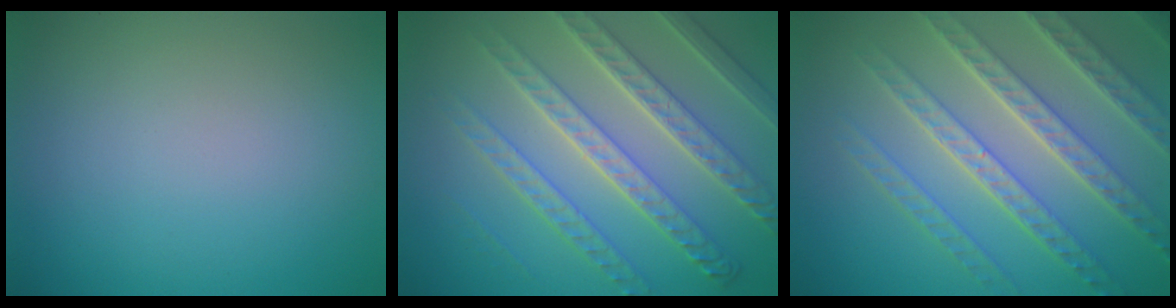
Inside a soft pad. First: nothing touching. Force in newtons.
{"total": 6.2, "press": 5.6, "slide": 2.7}
{"total": 7.9, "press": 5.6, "slide": 5.6}